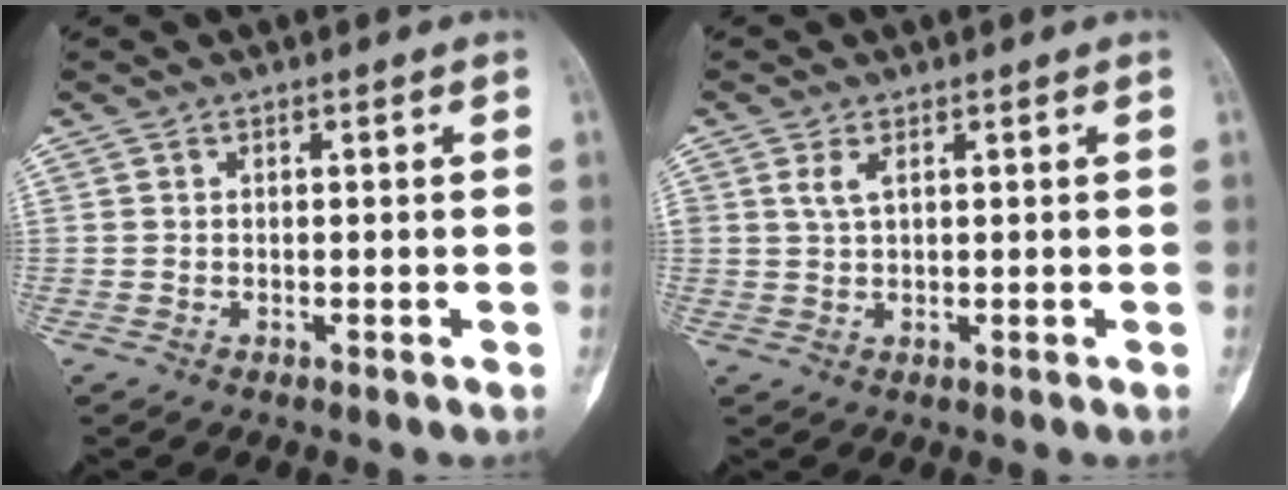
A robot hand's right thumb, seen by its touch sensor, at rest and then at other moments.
{"total": 2.4, "force": [1.1, 0.9, 1.9], "torque": [-0.042, 0.002, 0.029]}